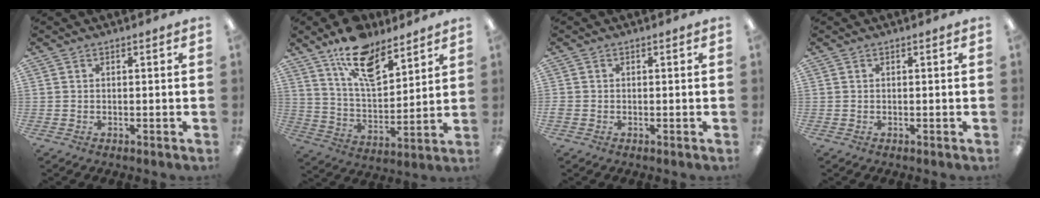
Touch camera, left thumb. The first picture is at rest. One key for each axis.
{"total": 14.7, "fx": 10.5, "fy": 6.5, "fz": 8.0, "tx": -0.135, "ty": -0.055, "tz": 0.187}
{"total": 0.9, "fx": -0.2, "fy": 0.8, "fz": 0.4, "tx": -0.005, "ty": 0.003, "tz": -0.004}
{"total": 0.0}